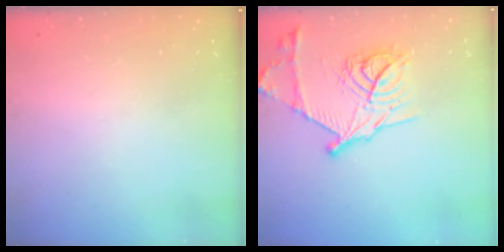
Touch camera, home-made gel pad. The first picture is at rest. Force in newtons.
{"total": 18.8, "press": 18.8, "slide": 1.3}